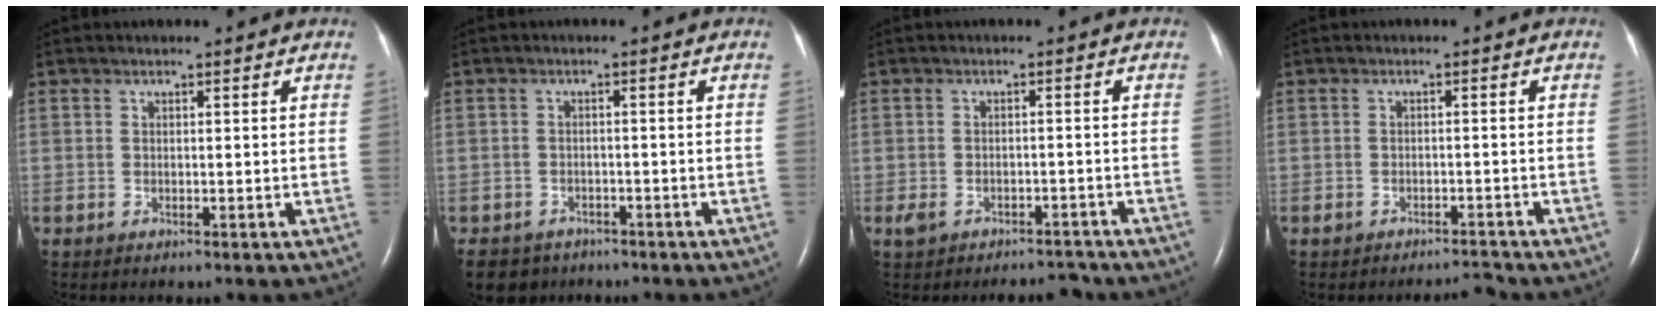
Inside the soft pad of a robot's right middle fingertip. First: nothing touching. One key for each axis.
{"total": 5.7, "fx": -4.4, "fy": 3.6, "fz": 0.5, "tx": -0.013, "ty": 0.000, "tz": -0.068}
{"total": 4.2, "fx": -3.3, "fy": 1.8, "fz": 2.0, "tx": -0.042, "ty": 0.008, "tz": -0.048}
{"total": 1.9, "fx": -1.9, "fy": 0.2, "fz": 0.3, "tx": -0.007, "ty": -0.001, "tz": -0.025}